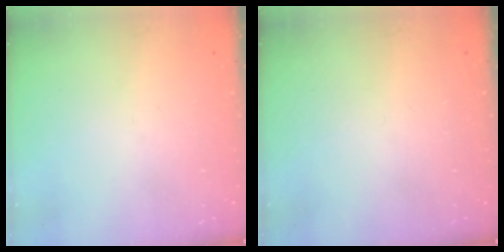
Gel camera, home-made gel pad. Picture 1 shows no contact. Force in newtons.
{"total": 0.0}